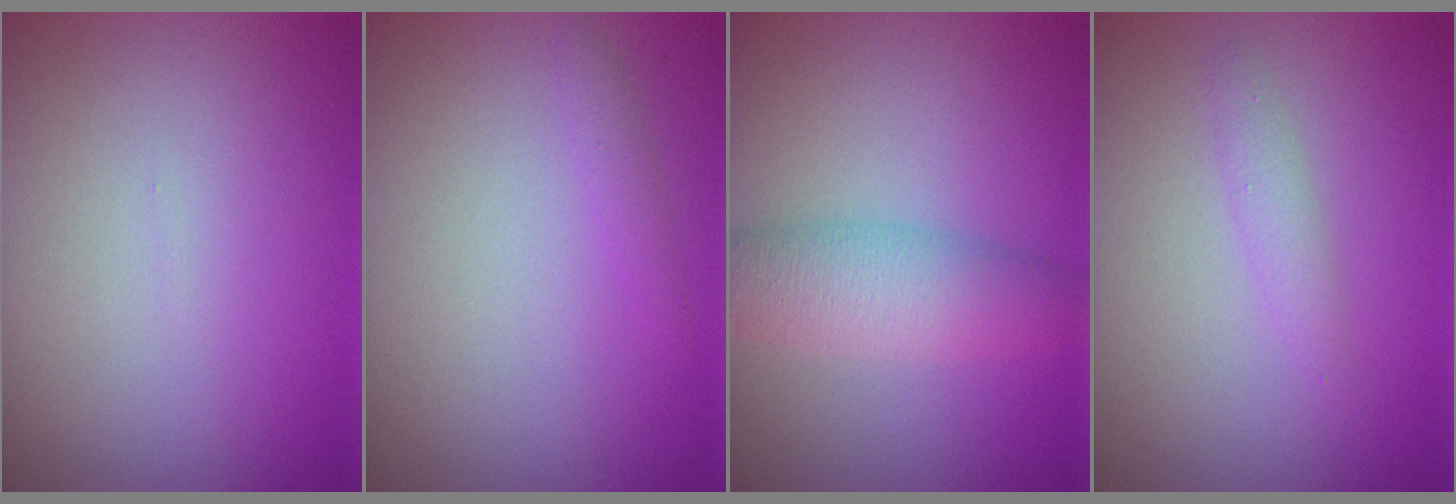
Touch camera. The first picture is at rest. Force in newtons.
{"total": 0.9, "press": 0.9, "slide": 0.1}
{"total": 4.3, "press": 4.3, "slide": 0.1}
{"total": 1.3, "press": 1.3, "slide": 0.0}